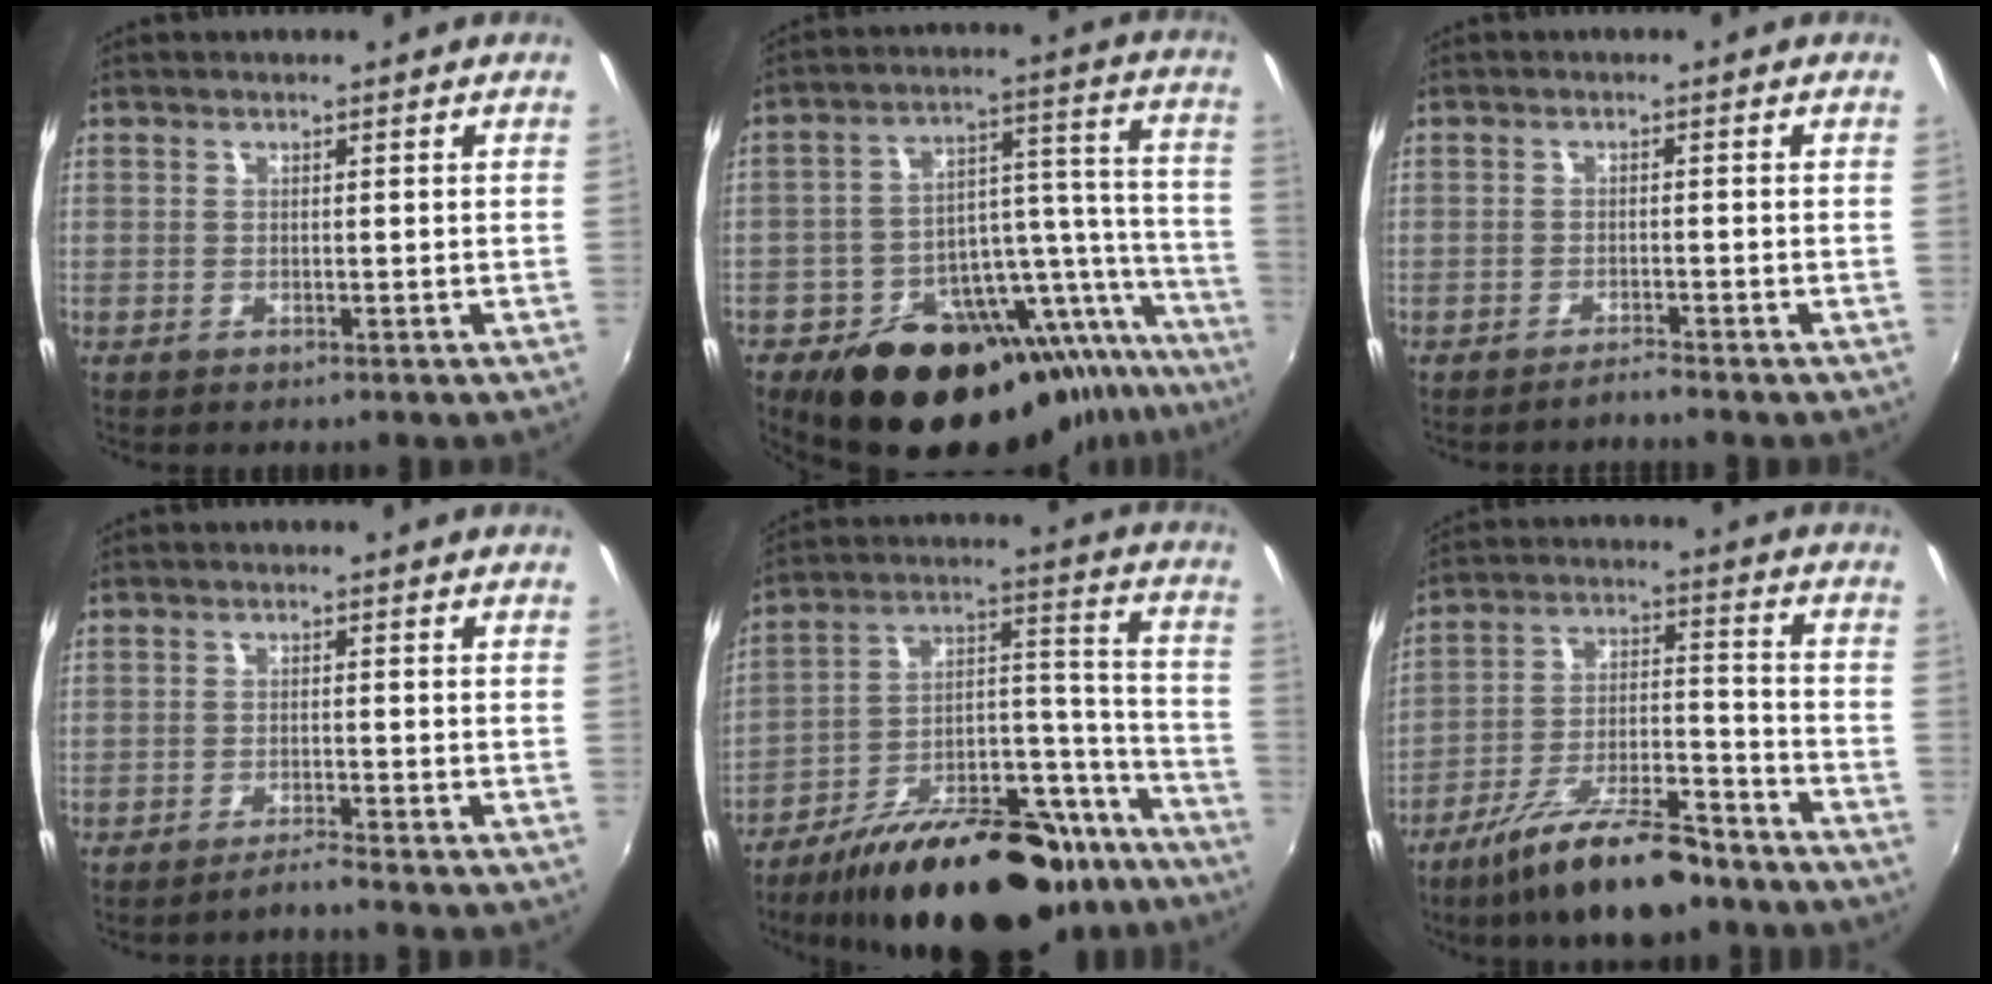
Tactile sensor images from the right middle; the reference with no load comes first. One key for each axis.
{"total": 26.8, "fx": -21.7, "fy": 10.3, "fz": 12.0, "tx": -0.155, "ty": 0.037, "tz": -0.301}
{"total": 1.4, "fx": -1.4, "fy": -0.4, "fz": 0.2, "tx": -0.005, "ty": -0.002, "tz": -0.025}
{"total": 1.9, "fx": -1.8, "fy": -0.8, "fz": 0.3, "tx": -0.015, "ty": 0.001, "tz": -0.033}
{"total": 30.4, "fx": -22.3, "fy": 11.6, "fz": 17.0, "tx": -0.235, "ty": 0.038, "tz": -0.314}
{"total": 15.5, "fx": -11.8, "fy": 4.0, "fz": 9.2, "tx": -0.173, "ty": -0.002, "tz": -0.196}